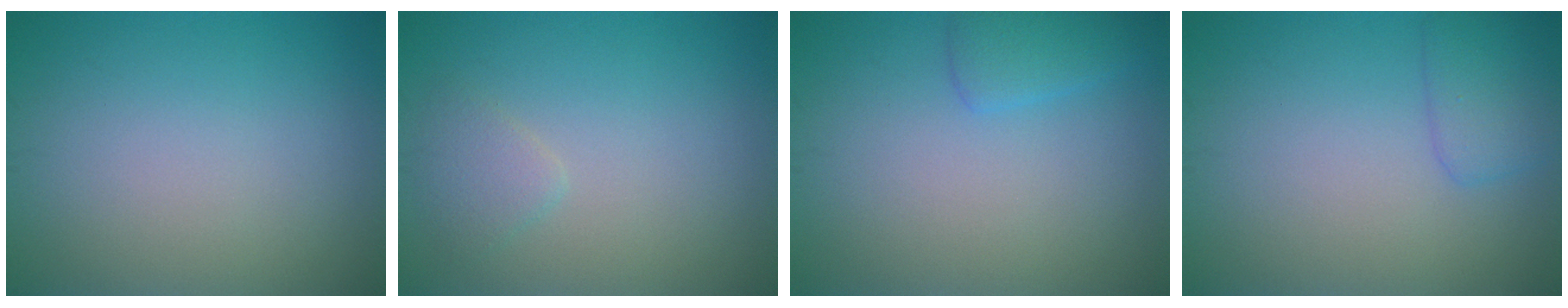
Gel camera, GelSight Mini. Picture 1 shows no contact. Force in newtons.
{"total": 1.5, "press": 1.5, "slide": 0.1}
{"total": 1.8, "press": 1.8, "slide": 0.2}
{"total": 2.2, "press": 2.2, "slide": 0.2}